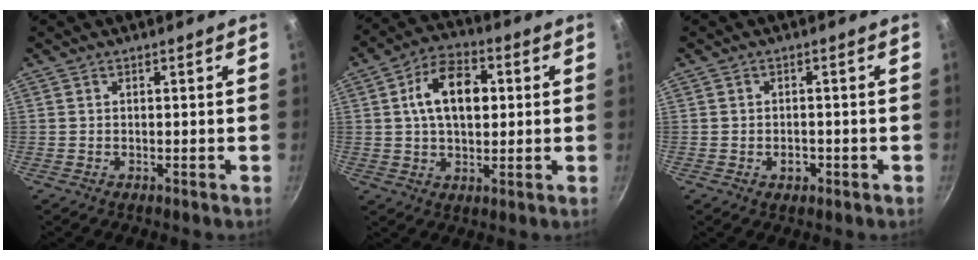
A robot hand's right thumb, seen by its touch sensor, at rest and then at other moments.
{"total": 12.1, "force": [2.1, 7.5, 9.3], "torque": [-0.135, 0.015, 0.025]}
{"total": 2.3, "force": [-0.9, 1.7, 1.3], "torque": [-0.012, 0.009, -0.010]}